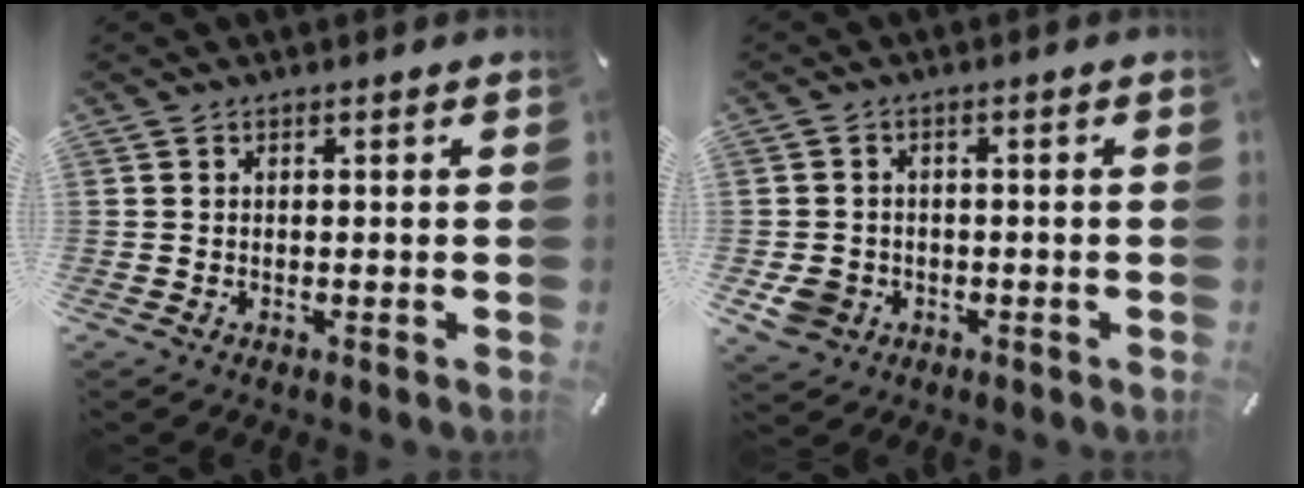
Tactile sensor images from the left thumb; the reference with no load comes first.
{"total": 5.5, "force": [-1.7, 4.9, 1.9], "torque": [-0.043, 0.005, -0.032]}